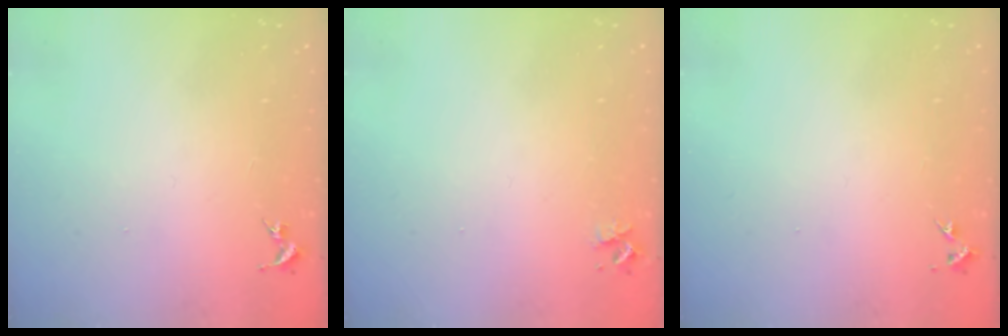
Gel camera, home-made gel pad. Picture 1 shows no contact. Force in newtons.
{"total": 3.2, "press": 3.1, "slide": 0.5}
{"total": 3.9, "press": 3.8, "slide": 0.6}